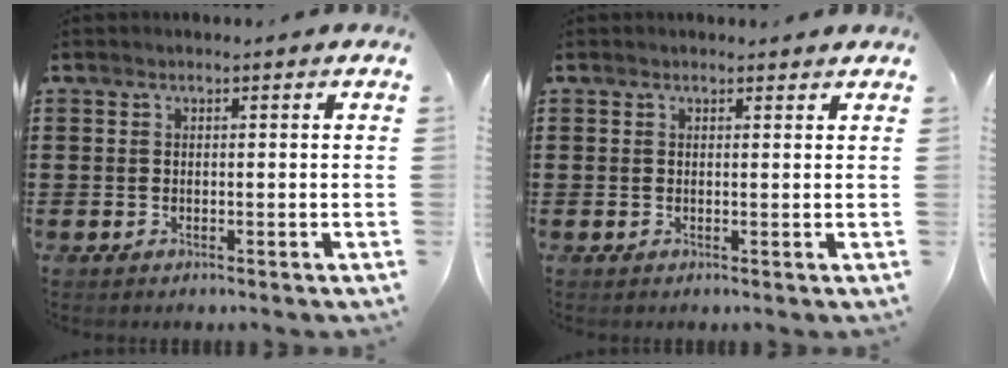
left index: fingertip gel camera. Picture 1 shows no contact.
{"total": 0.8, "force": [0.7, 0.1, 0.3], "torque": [-0.007, 0.000, 0.015]}